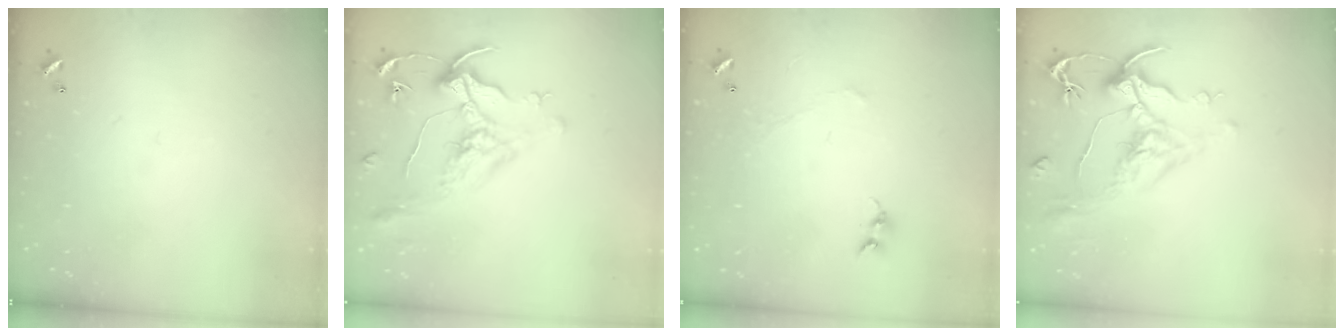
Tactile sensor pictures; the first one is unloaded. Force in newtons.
{"total": 1.6, "press": 1.4, "slide": 0.7}
{"total": 0.0}
{"total": 1.7, "press": 0.9, "slide": 1.4}